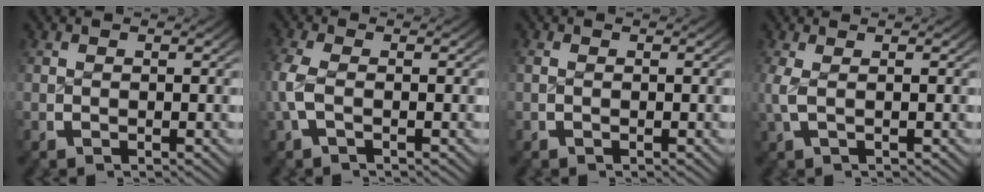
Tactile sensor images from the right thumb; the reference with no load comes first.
{"total": 3.5, "force": [-0.3, 1.9, 2.8], "torque": [-0.090, -0.009, -0.001]}
{"total": 0.5, "force": [-0.2, 0.1, 0.5], "torque": [-0.013, -0.001, -0.003]}
{"total": 2.5, "force": [0.4, 0.9, 2.3], "torque": [-0.067, -0.006, 0.010]}